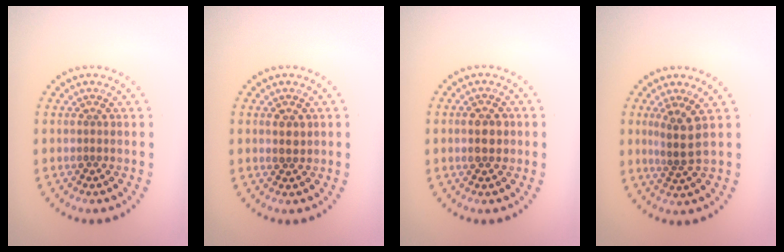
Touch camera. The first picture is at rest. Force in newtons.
{"total": 1.2, "press": 1.1, "slide": 0.5}
{"total": 2.6, "press": 2.6, "slide": 0.1}
{"total": 2.6, "press": 1.9, "slide": 1.8}